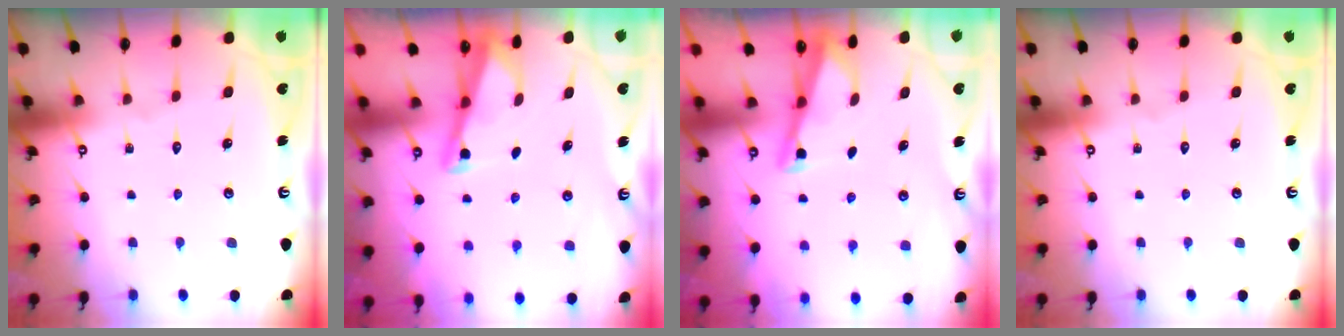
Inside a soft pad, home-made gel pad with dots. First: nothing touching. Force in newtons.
{"total": 2.9, "press": 2.8, "slide": 0.4}
{"total": 2.7, "press": 2.7, "slide": 0.3}
{"total": 0.0}